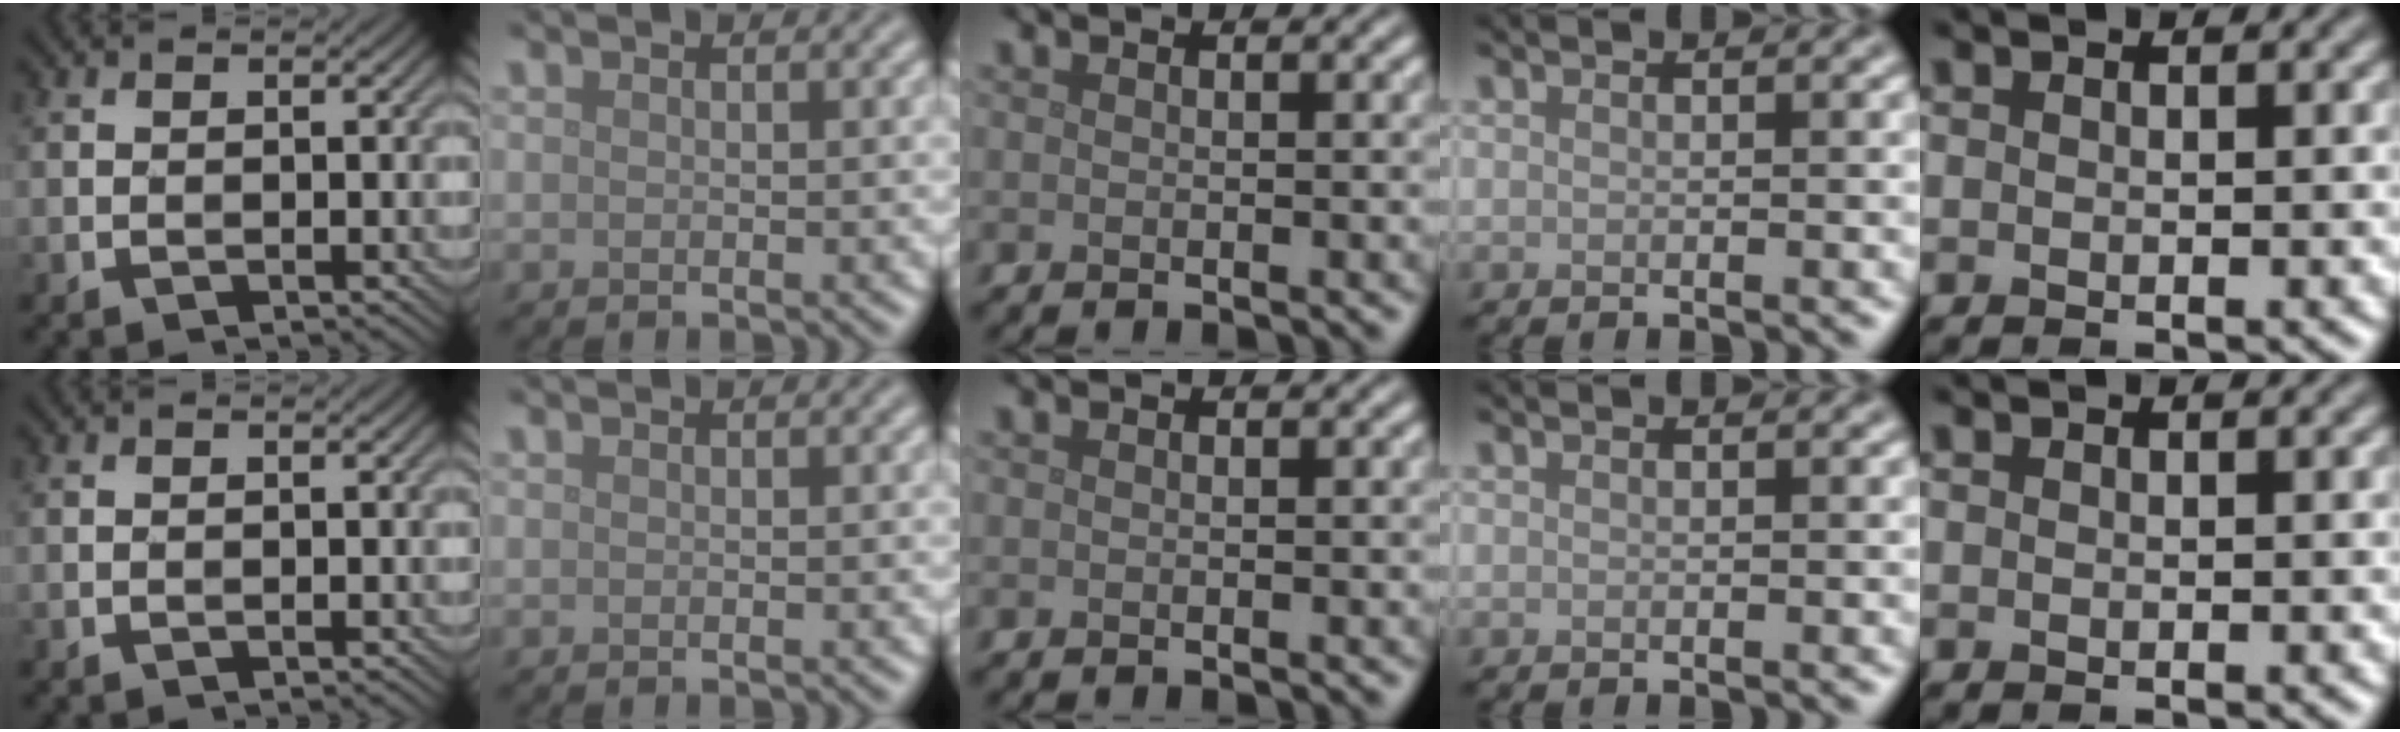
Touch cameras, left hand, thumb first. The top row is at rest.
{}